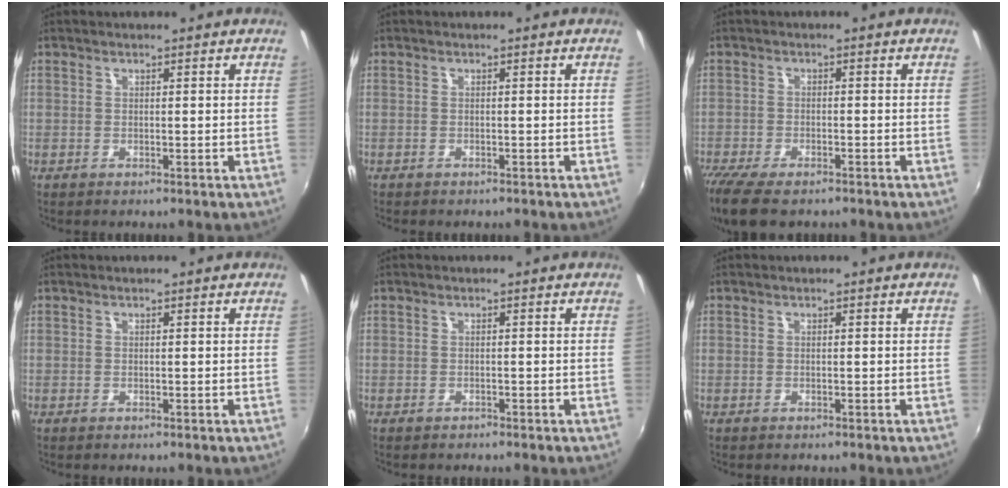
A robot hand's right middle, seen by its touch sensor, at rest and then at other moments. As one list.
[{"total": 1.1, "force": [-1.0, 0.4, 0.3], "torque": [-0.010, -0.004, -0.014]}, {"total": 10.5, "force": [-8.2, 3.4, 5.6], "torque": [-0.141, -0.045, -0.148]}, {"total": 0.0}, {"total": 0.5, "force": [-0.5, 0.0, 0.0], "torque": [-0.001, -0.001, -0.009]}, {"total": 0.0}]